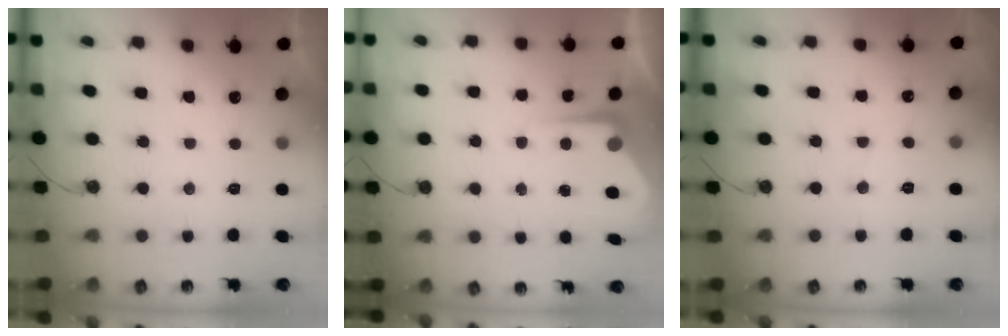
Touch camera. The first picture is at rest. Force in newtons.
{"total": 5.4, "press": 5.4, "slide": 0.3}
{"total": 4.7, "press": 4.6, "slide": 0.7}